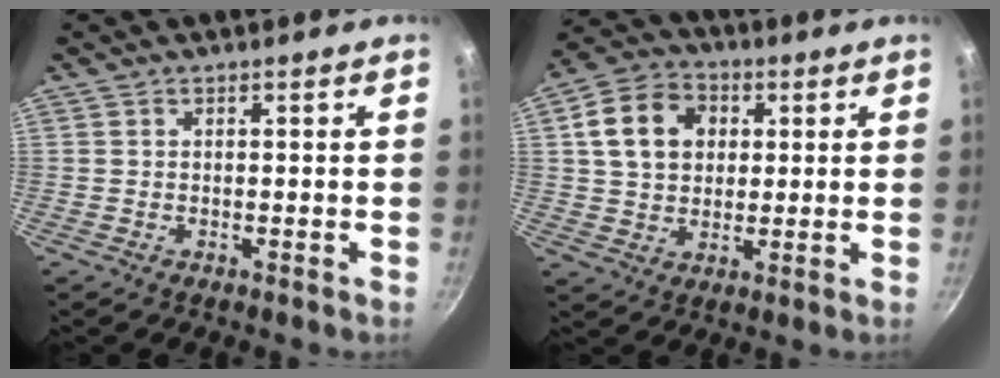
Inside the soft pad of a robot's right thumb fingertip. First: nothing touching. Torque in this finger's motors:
{"motor_torque": [-0.89, 0.97, 0.77, -0.52, 0.41]}